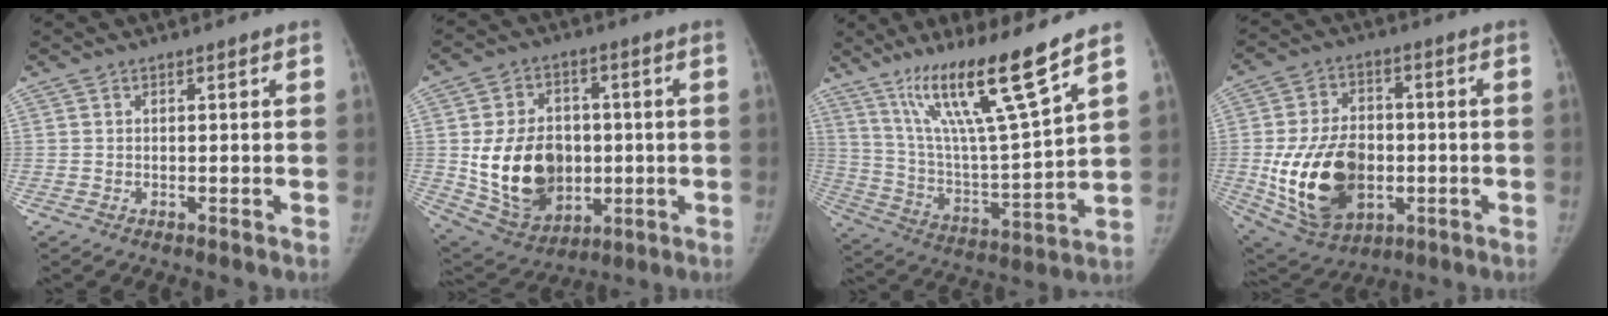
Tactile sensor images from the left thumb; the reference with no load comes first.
{"total": 18.4, "force": [-0.9, 13.8, 12.1], "torque": [-0.175, -0.003, 0.013]}
{"total": 18.5, "force": [12.5, 0.8, 13.6], "torque": [-0.224, -0.069, 0.229]}
{"total": 20.0, "force": [-3.1, 13.6, 14.3], "torque": [-0.232, 0.001, -0.031]}